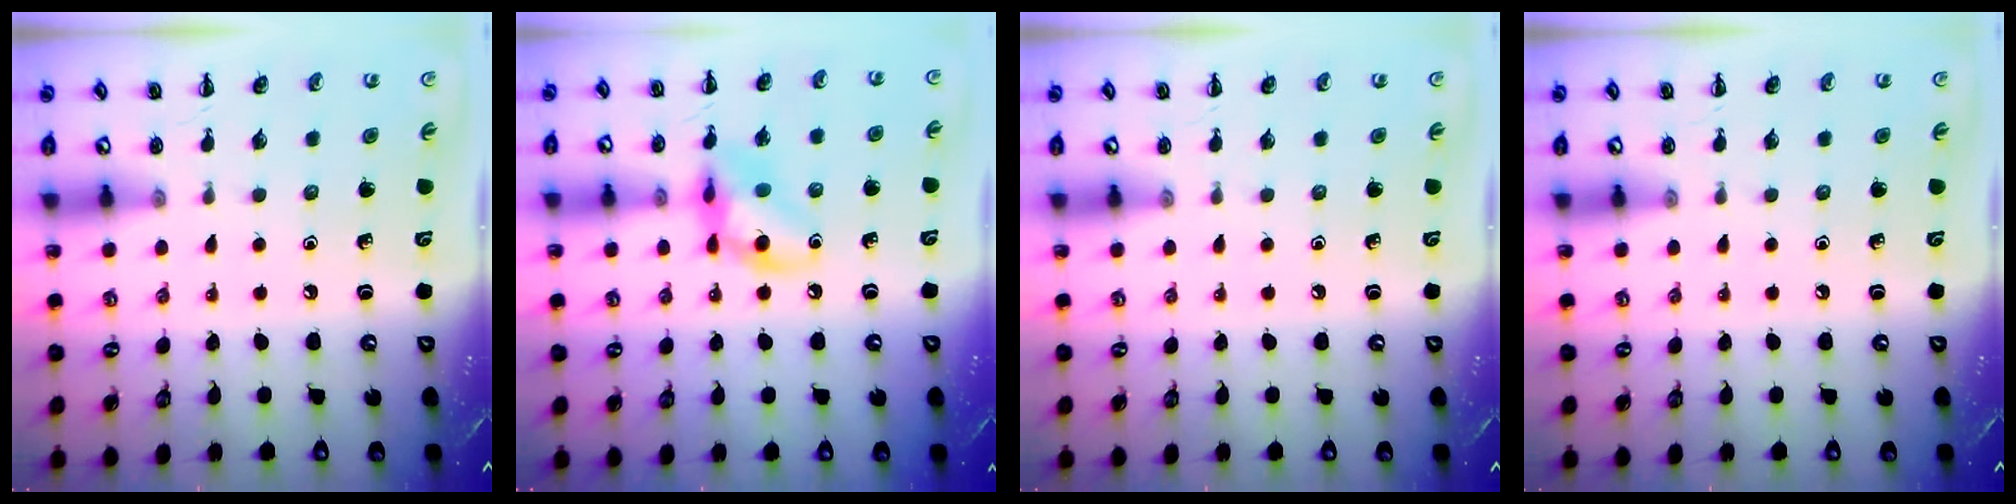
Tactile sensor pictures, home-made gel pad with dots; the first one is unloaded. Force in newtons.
{"total": 12.3, "press": 12.2, "slide": 1.3}
{"total": 0.0}
{"total": 0.0}